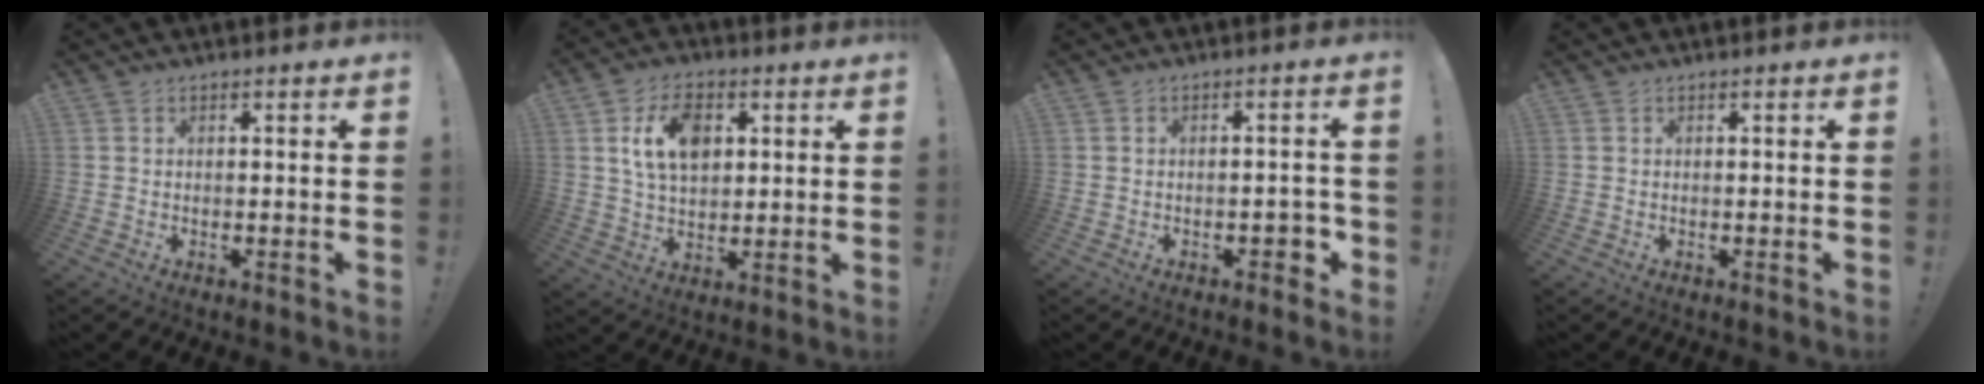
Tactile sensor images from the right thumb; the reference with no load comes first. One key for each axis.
{"total": 11.9, "fx": 3.8, "fy": 7.8, "fz": 8.2, "tx": -0.138, "ty": 0.005, "tz": 0.070}
{"total": 4.0, "fx": -1.9, "fy": 2.4, "fz": 2.6, "tx": -0.023, "ty": 0.010, "tz": -0.033}
{"total": 0.0}